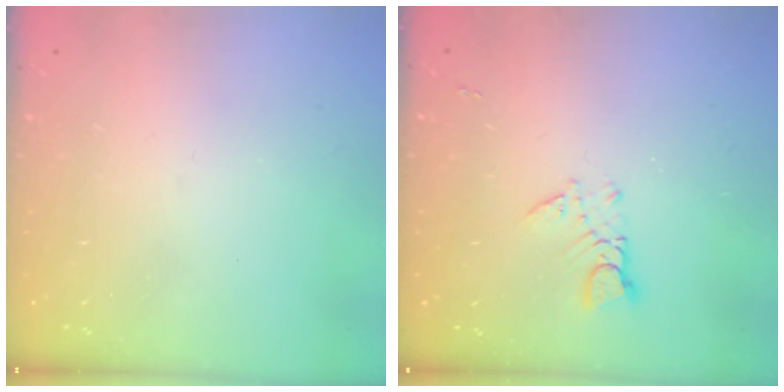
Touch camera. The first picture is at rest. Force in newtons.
{"total": 2.7, "press": 2.7, "slide": 0.3}